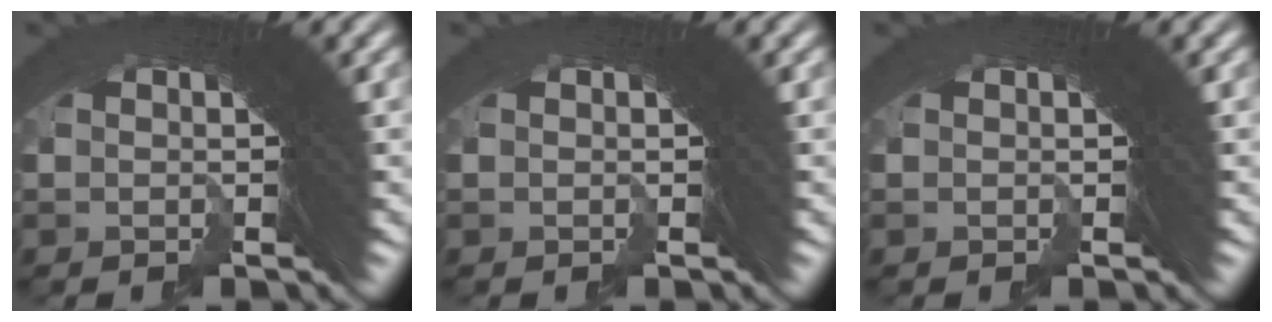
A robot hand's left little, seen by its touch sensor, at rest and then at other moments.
{"total": 0.0}
{"total": 0.0}